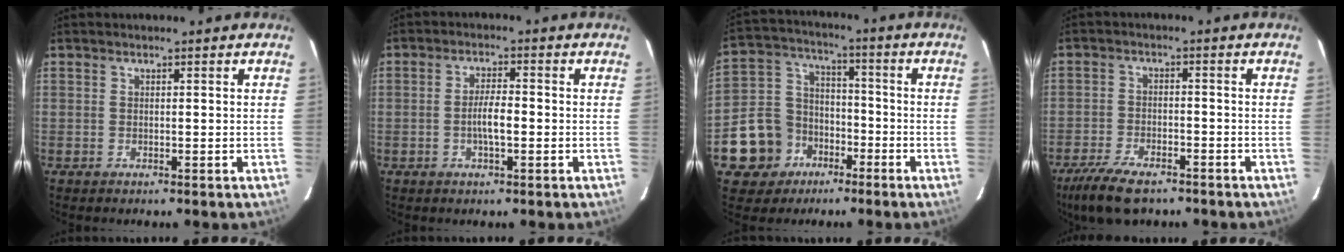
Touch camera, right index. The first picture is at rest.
{"total": 4.3, "force": [-1.0, 1.0, 4.1], "torque": [-0.077, 0.004, -0.017]}
{"total": 12.6, "force": [-6.4, 10.6, 2.3], "torque": [-0.079, 0.049, -0.096]}
{"total": 10.5, "force": [-7.9, 4.0, 5.6], "torque": [-0.138, -0.019, -0.141]}